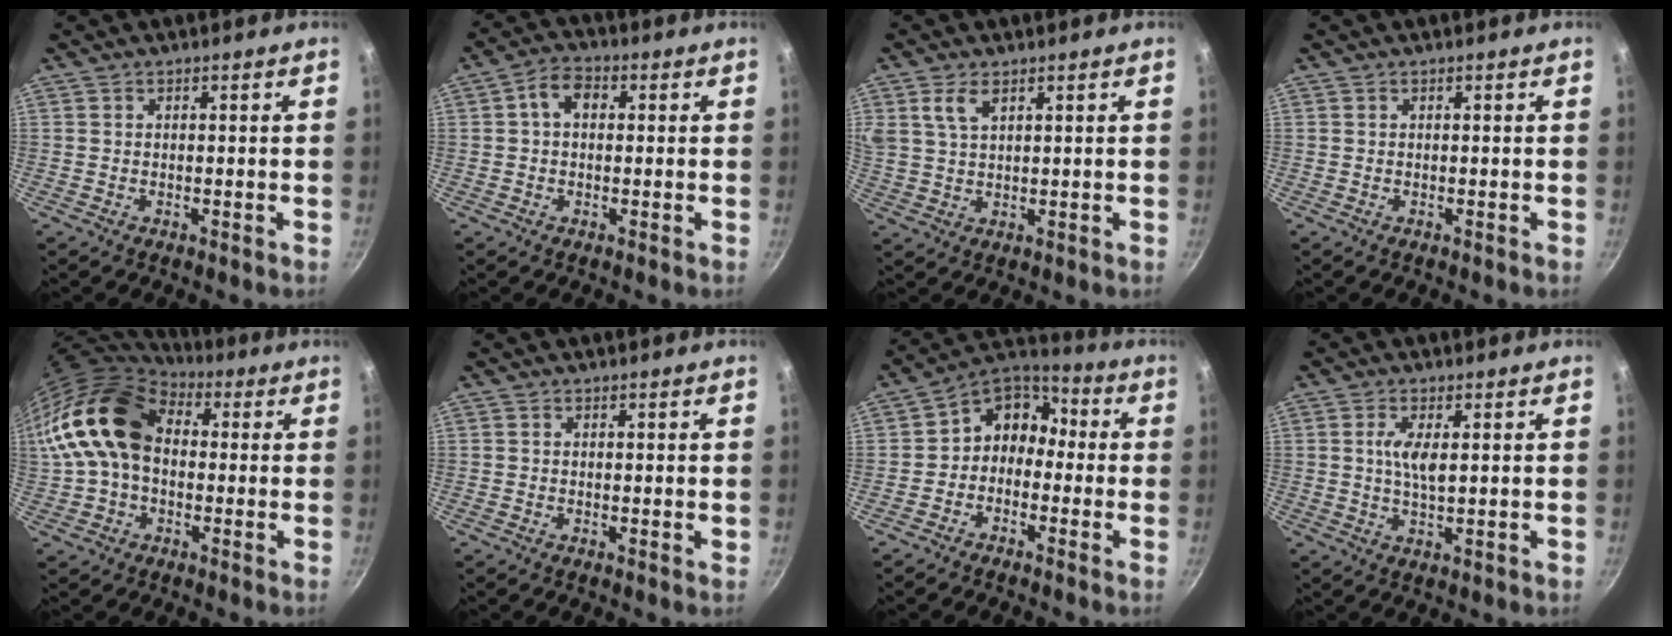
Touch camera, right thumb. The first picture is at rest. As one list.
[{"total": 5.1, "force": [0.8, 3.6, 3.5], "torque": [-0.050, 0.012, 0.003]}, {"total": 5.2, "force": [2.7, 2.6, 3.6], "torque": [-0.065, -0.004, 0.055]}, {"total": 0.0}, {"total": 18.0, "force": [1.8, 12.8, 12.6], "torque": [-0.228, 0.038, 0.022]}, {"total": 0.6, "force": [0.2, 0.1, 0.6], "torque": [-0.007, -0.002, 0.001]}, {"total": 8.7, "force": [-1.5, 7.2, 4.8], "torque": [-0.043, 0.053, -0.051]}, {"total": 4.6, "force": [1.0, 1.5, 4.2], "torque": [-0.083, -0.001, 0.019]}]